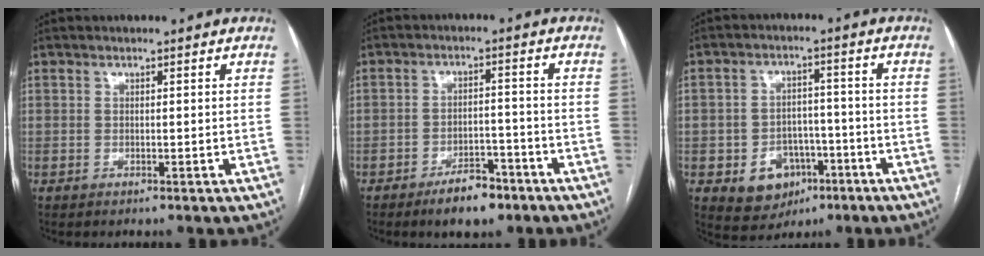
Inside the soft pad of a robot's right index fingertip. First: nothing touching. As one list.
[{"total": 6.3, "force": [-4.4, 2.7, 3.5], "torque": [-0.053, 0.006, -0.068]}, {"total": 8.1, "force": [-3.3, 6.5, 3.6], "torque": [-0.056, 0.014, -0.042]}]